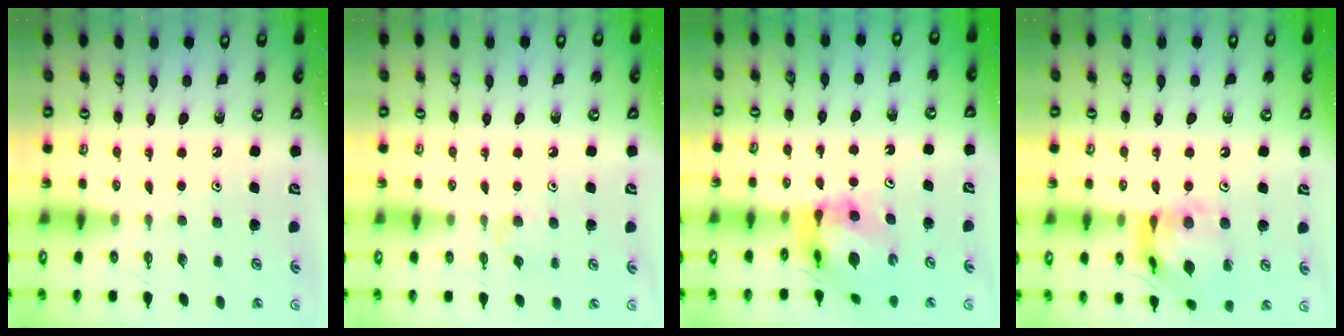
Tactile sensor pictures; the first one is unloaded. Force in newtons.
{"total": 4.2, "press": 4.1, "slide": 0.8}
{"total": 12.1, "press": 12.0, "slide": 1.4}
{"total": 16.1, "press": 16.0, "slide": 1.6}